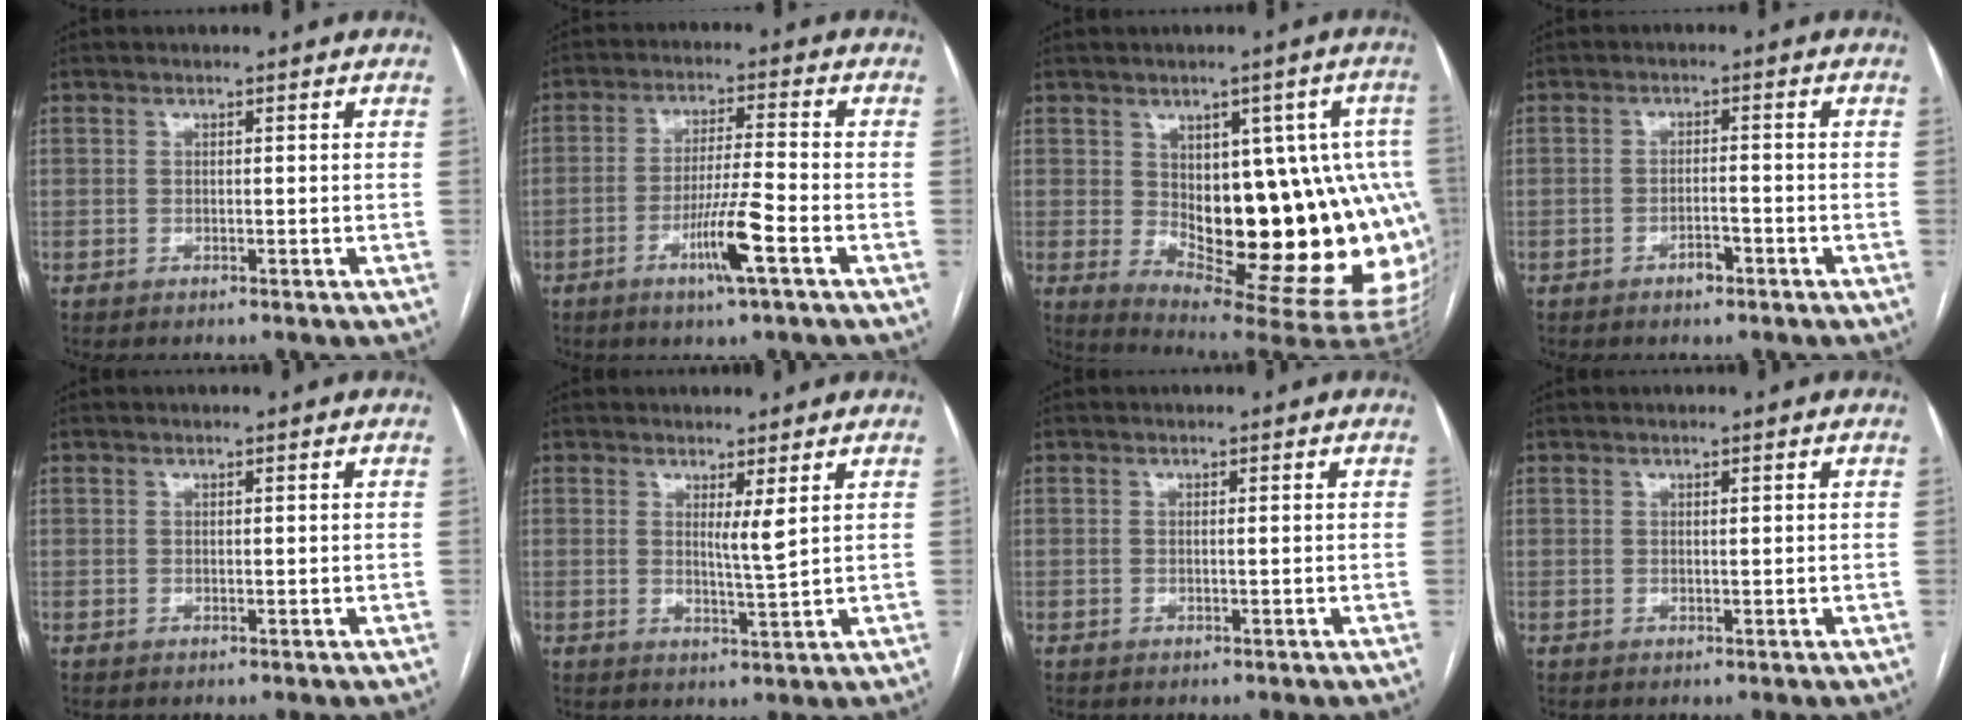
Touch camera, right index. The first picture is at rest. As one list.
[{"total": 7.7, "force": [-3.6, -0.4, 6.9], "torque": [-0.130, -0.007, -0.066]}, {"total": 20.5, "force": [-1.2, 7.5, 19.1], "torque": [-0.169, 0.022, 0.010]}, {"total": 2.5, "force": [-1.7, 0.8, 1.7], "torque": [-0.028, 0.002, -0.027]}, {"total": 0.0}, {"total": 2.7, "force": [1.2, -0.3, 2.4], "torque": [-0.045, -0.013, 0.023]}, {"total": 0.0}, {"total": 0.5, "force": [0.3, 0.1, 0.4], "torque": [-0.009, -0.002, 0.005]}]